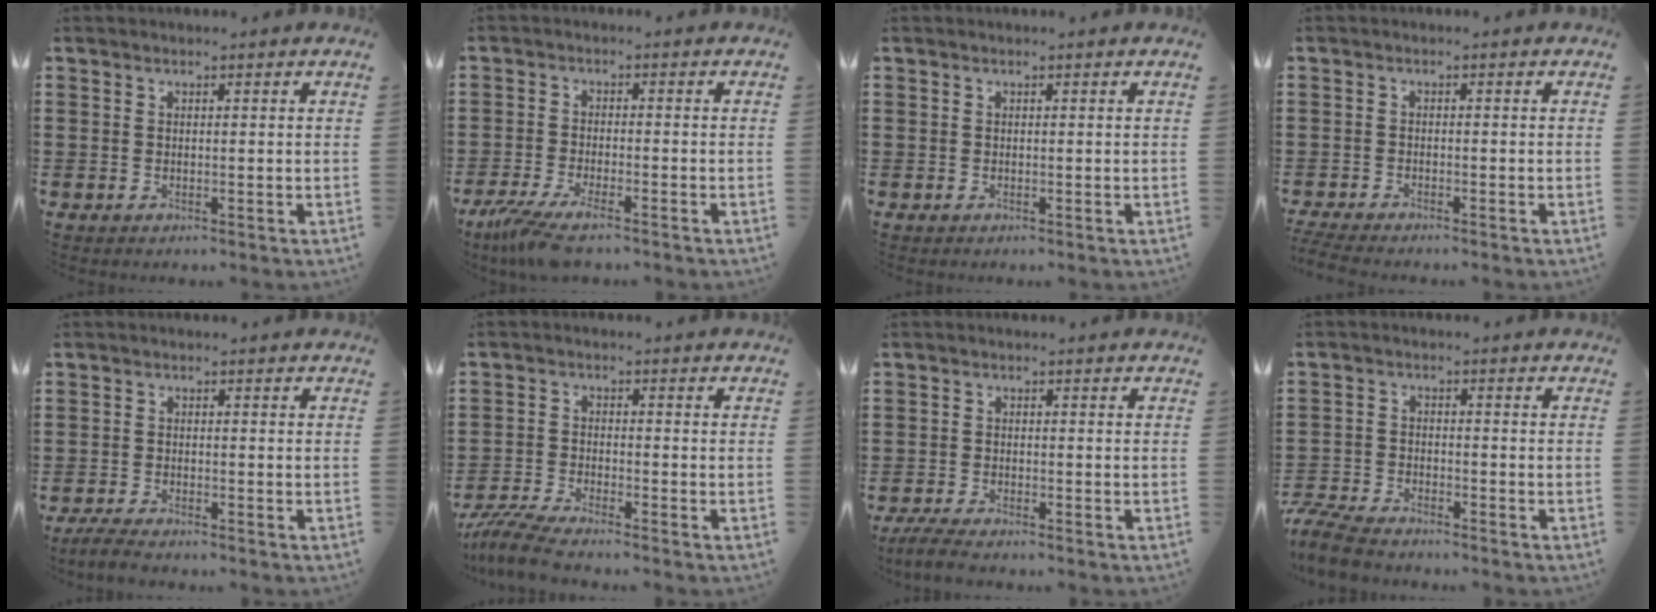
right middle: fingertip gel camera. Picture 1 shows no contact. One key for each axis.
{"total": 4.9, "fx": -3.8, "fy": 0.2, "fz": 3.1, "tx": -0.087, "ty": -0.024, "tz": -0.076}
{"total": 0.0}
{"total": 2.1, "fx": -2.1, "fy": -0.1, "fz": 0.4, "tx": -0.025, "ty": -0.007, "tz": -0.046}
{"total": 2.7, "fx": -2.5, "fy": 0.1, "fz": 0.9, "tx": -0.030, "ty": -0.006, "tz": -0.055}
{"total": 5.2, "fx": -4.8, "fy": 0.1, "fz": 2.1, "tx": -0.062, "ty": -0.017, "tz": -0.098}
{"total": 3.3, "fx": -3.0, "fy": 0.1, "fz": 1.2, "tx": -0.035, "ty": -0.008, "tz": -0.063}
{"total": 5.9, "fx": -5.6, "fy": 0.9, "fz": 1.6, "tx": -0.053, "ty": -0.001, "tz": -0.116}